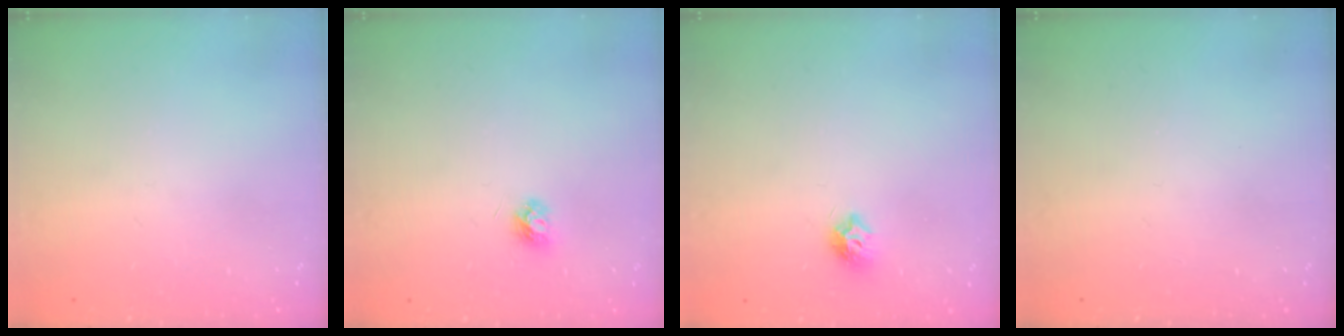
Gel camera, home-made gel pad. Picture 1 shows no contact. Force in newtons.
{"total": 4.2, "press": 4.2, "slide": 0.3}
{"total": 7.1, "press": 7.1, "slide": 0.2}
{"total": 0.0}